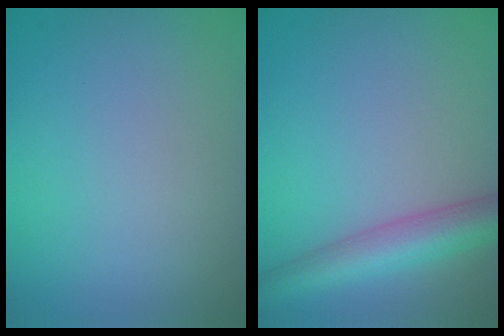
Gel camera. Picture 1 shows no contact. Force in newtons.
{"total": 5.1, "press": 5.1, "slide": 0.2}